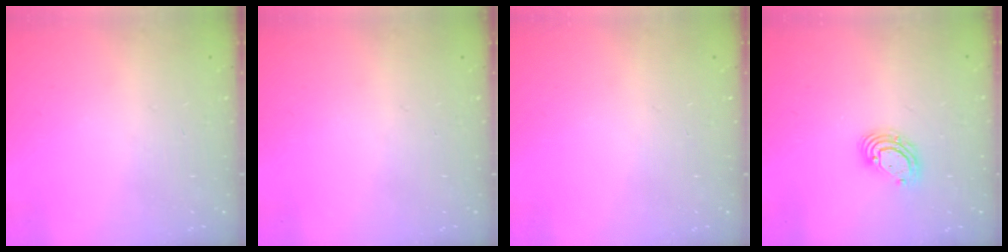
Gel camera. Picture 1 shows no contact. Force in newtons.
{"total": 0.0}
{"total": 0.0}
{"total": 6.4, "press": 6.3, "slide": 1.2}